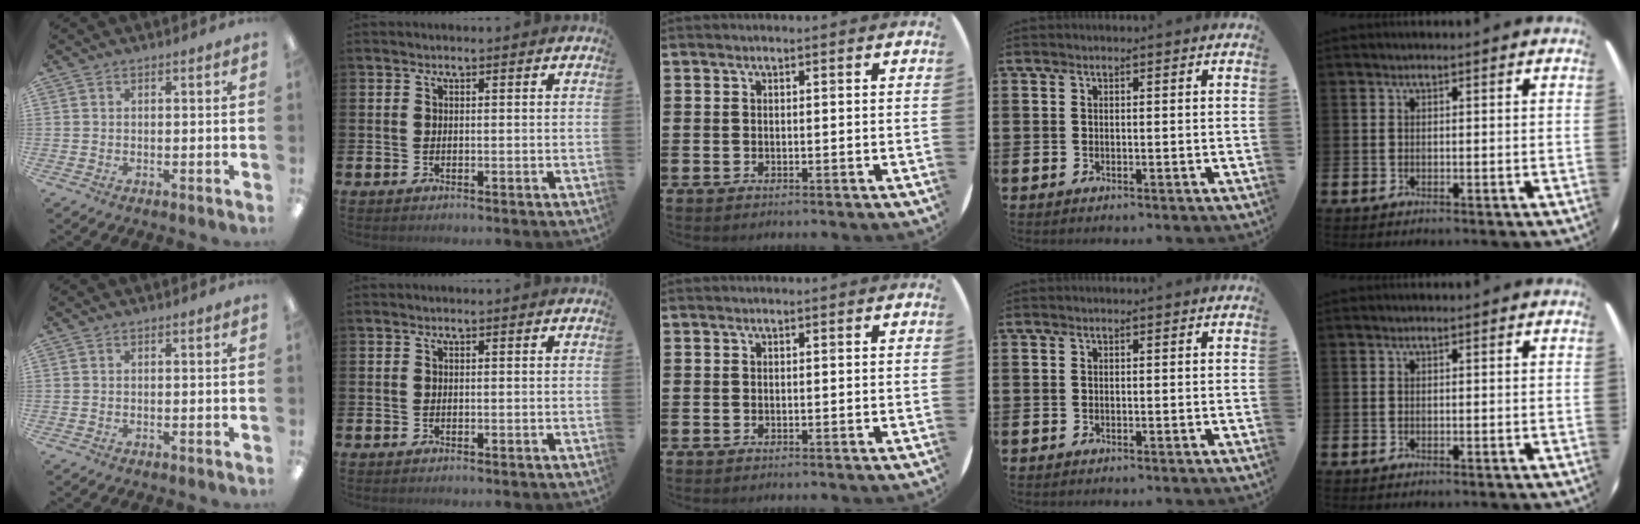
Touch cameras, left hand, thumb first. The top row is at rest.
{}